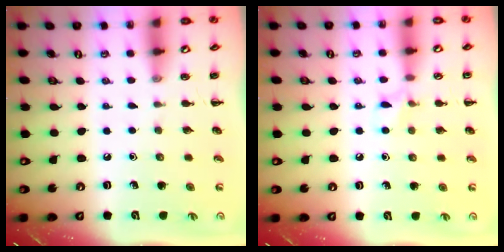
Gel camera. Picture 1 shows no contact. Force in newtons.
{"total": 4.8, "press": 4.5, "slide": 1.7}